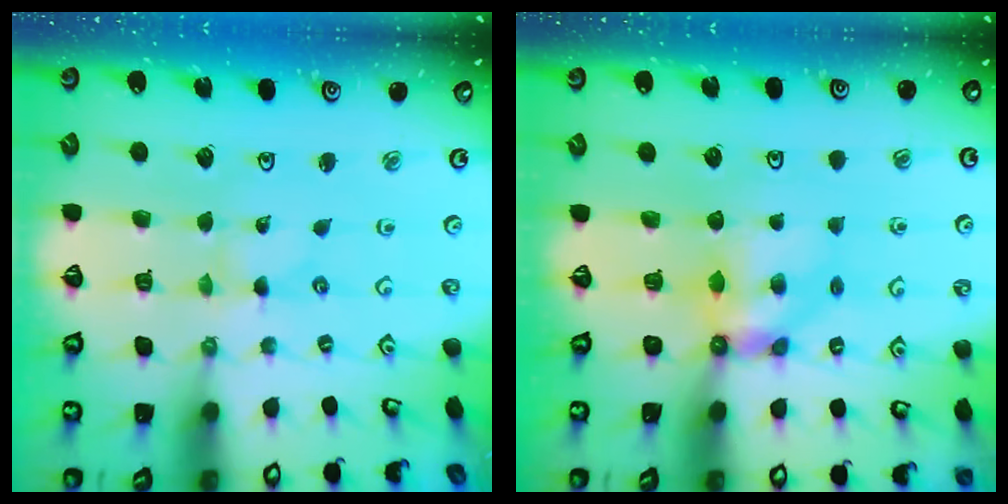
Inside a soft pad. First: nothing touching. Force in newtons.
{"total": 7.3, "press": 7.2, "slide": 0.4}